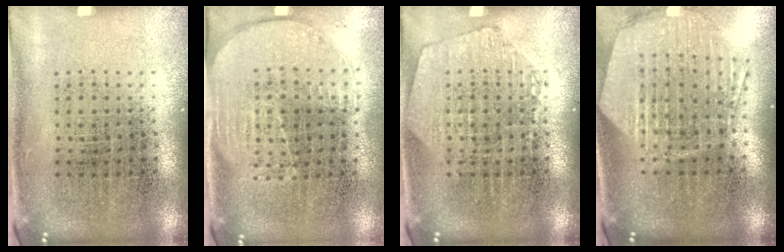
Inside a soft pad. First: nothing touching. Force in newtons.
{"total": 1.7, "press": 1.4, "slide": 0.8}
{"total": 1.5, "press": 1.5, "slide": 0.3}
{"total": 1.8, "press": 1.7, "slide": 0.7}